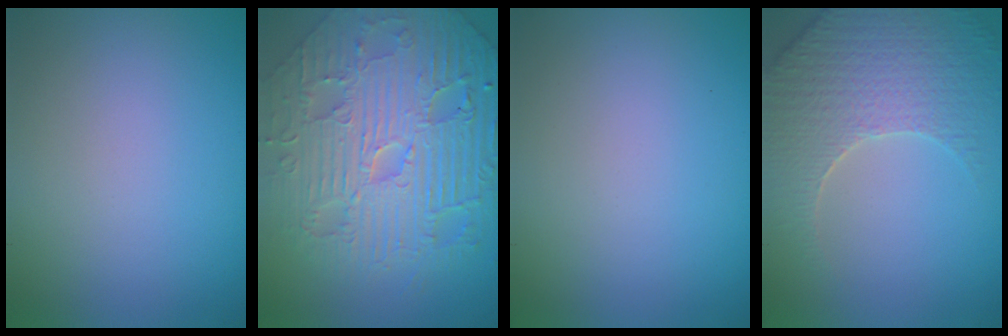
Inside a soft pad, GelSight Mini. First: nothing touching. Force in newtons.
{"total": 9.9, "press": 7.4, "slide": 6.6}
{"total": 0.0}
{"total": 5.1, "press": 4.6, "slide": 2.1}